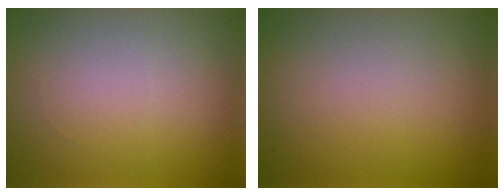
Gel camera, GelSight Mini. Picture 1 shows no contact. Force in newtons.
{"total": 0.0}